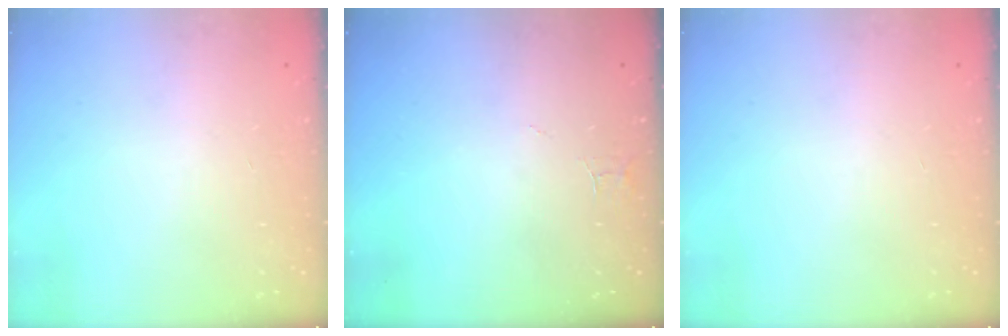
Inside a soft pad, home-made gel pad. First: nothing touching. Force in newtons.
{"total": 3.5, "press": 3.5, "slide": 0.2}
{"total": 0.0}